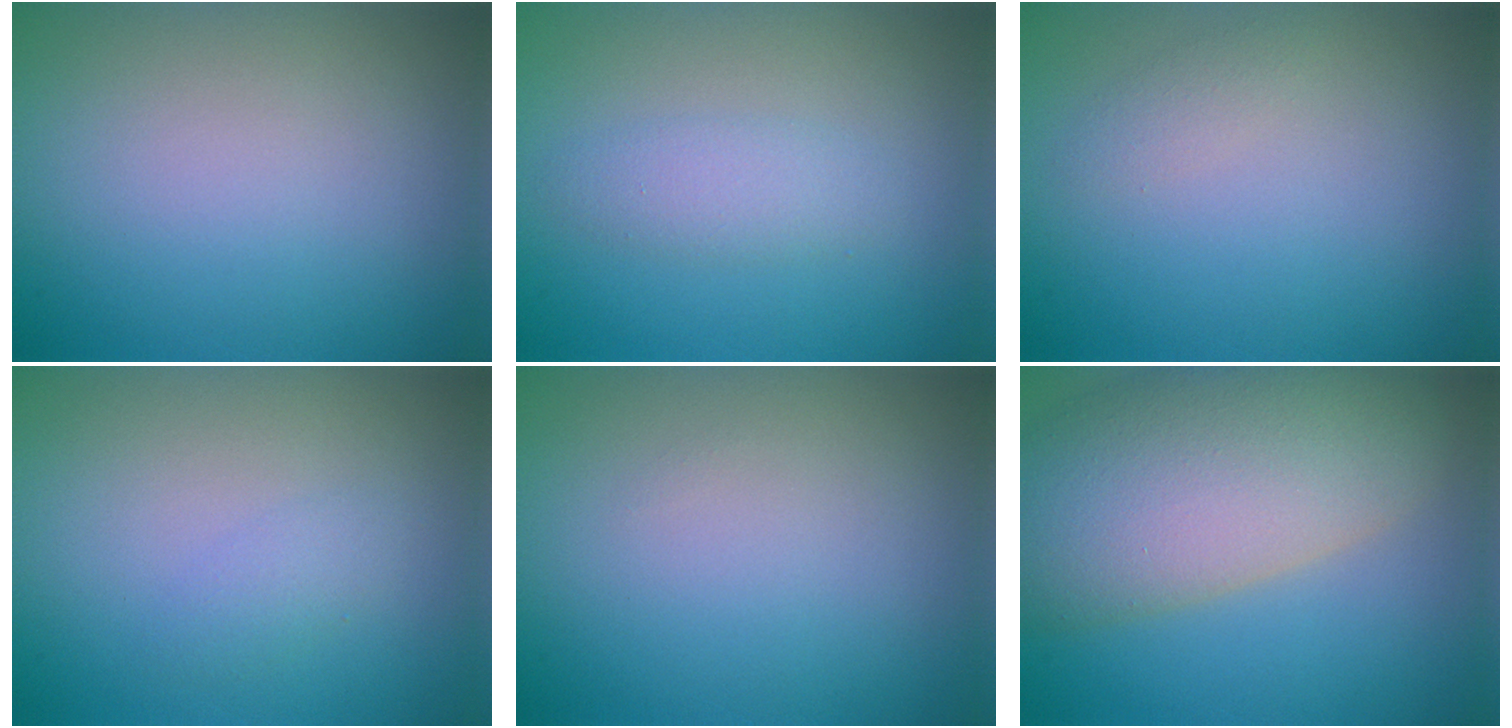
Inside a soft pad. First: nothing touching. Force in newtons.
{"total": 1.9, "press": 1.9, "slide": 0.1}
{"total": 0.9, "press": 0.9, "slide": 0.1}
{"total": 1.2, "press": 1.2, "slide": 0.0}
{"total": 0.0}
{"total": 11.8, "press": 11.8, "slide": 0.9}